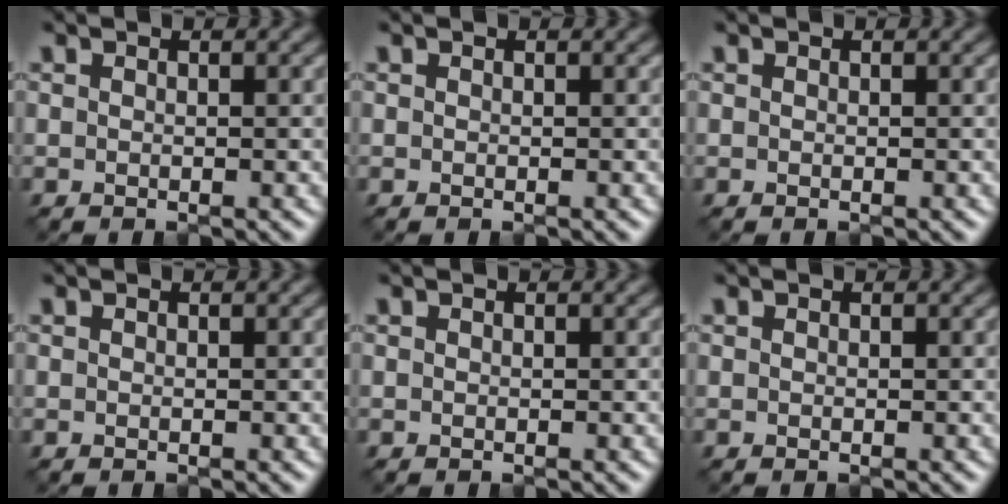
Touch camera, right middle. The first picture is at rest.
{"total": 0.0}
{"total": 0.0}
{"total": 0.0}
{"total": 0.0}
{"total": 0.0}